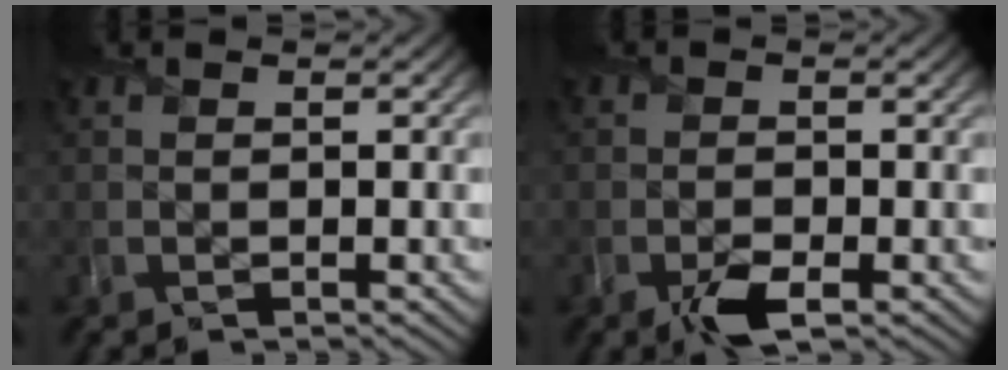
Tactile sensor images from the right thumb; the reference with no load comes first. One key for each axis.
{"total": 3.1, "fx": -1.6, "fy": 1.5, "fz": 2.1, "tx": -0.040, "ty": -0.009, "tz": -0.033}